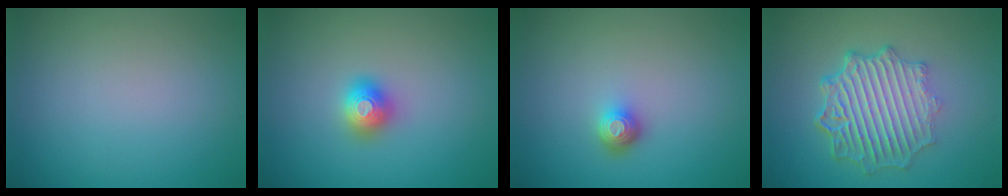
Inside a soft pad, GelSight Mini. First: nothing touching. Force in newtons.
{"total": 2.0, "press": 2.0, "slide": 0.1}
{"total": 1.8, "press": 1.3, "slide": 1.2}
{"total": 6.9, "press": 5.2, "slide": 4.6}